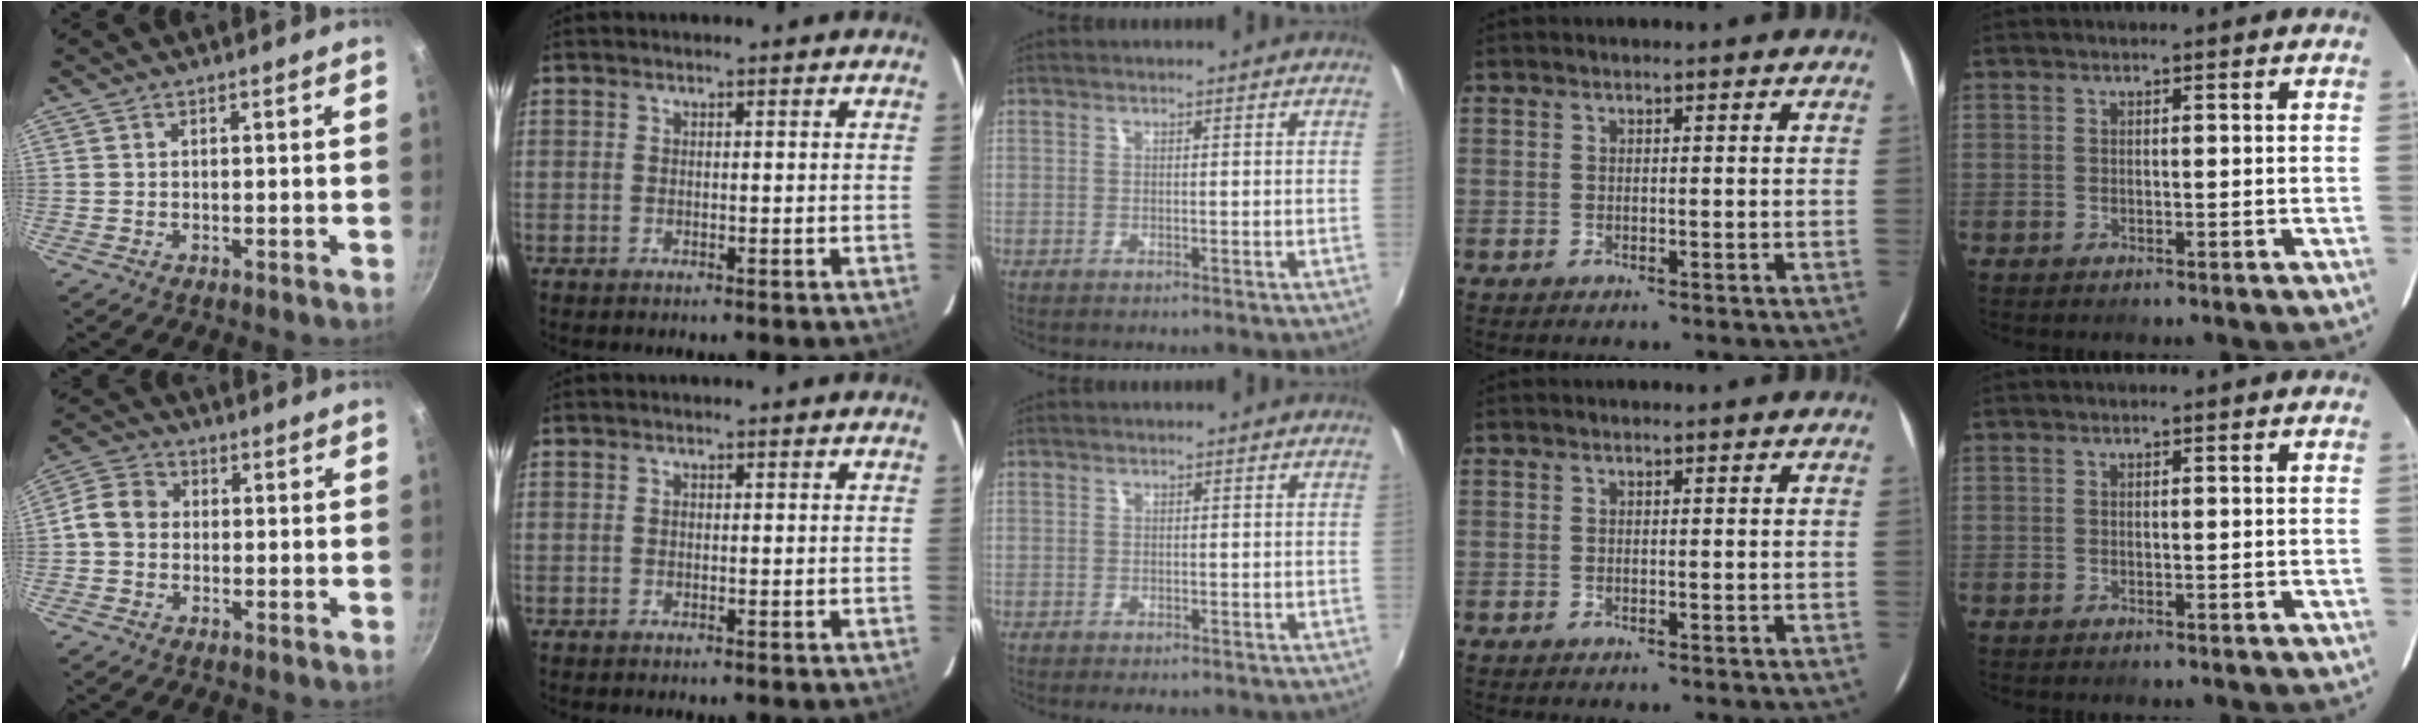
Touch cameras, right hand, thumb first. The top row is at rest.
{"thumb": {"total": 6.1, "force": [-0.2, 5.1, 3.3], "torque": [-0.045, 0.015, -0.024]}, "middle": {"total": 1.0, "force": [-0.8, 0.6, 0.3], "torque": [-0.009, -0.003, -0.012]}}